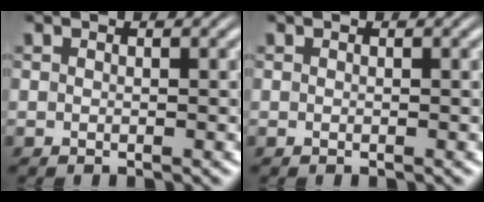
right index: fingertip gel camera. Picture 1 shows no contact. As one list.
[{"total": 0.0}]